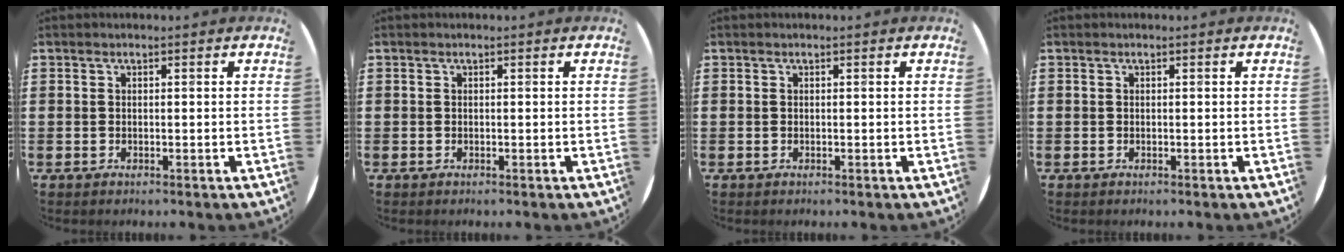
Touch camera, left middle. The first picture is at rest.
{"total": 0.0}
{"total": 0.0}
{"total": 0.0}